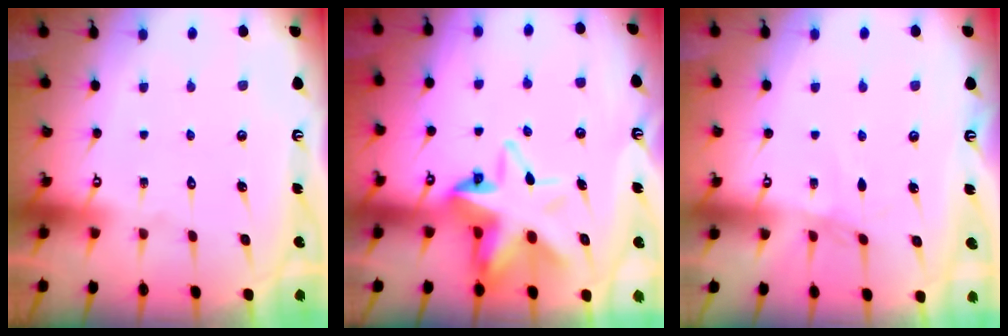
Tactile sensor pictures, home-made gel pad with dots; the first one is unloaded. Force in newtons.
{"total": 11.1, "press": 10.9, "slide": 1.9}
{"total": 1.4, "press": 1.3, "slide": 0.3}